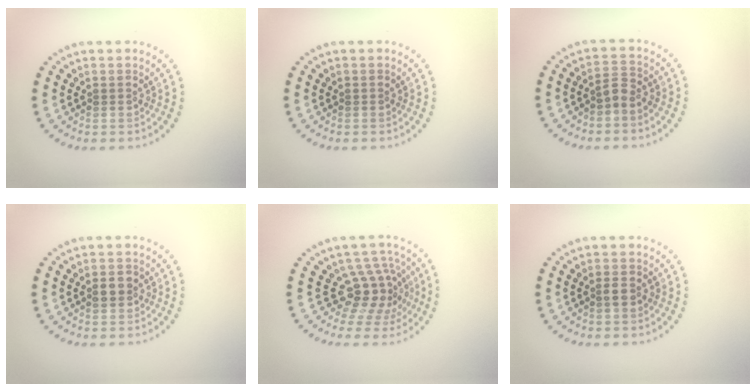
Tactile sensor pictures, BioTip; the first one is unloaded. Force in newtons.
{"total": 0.0}
{"total": 1.8, "press": 1.3, "slide": 1.2}
{"total": 1.6, "press": 1.6, "slide": 0.1}
{"total": 4.0, "press": 3.0, "slide": 2.6}
{"total": 1.1, "press": 1.0, "slide": 0.4}